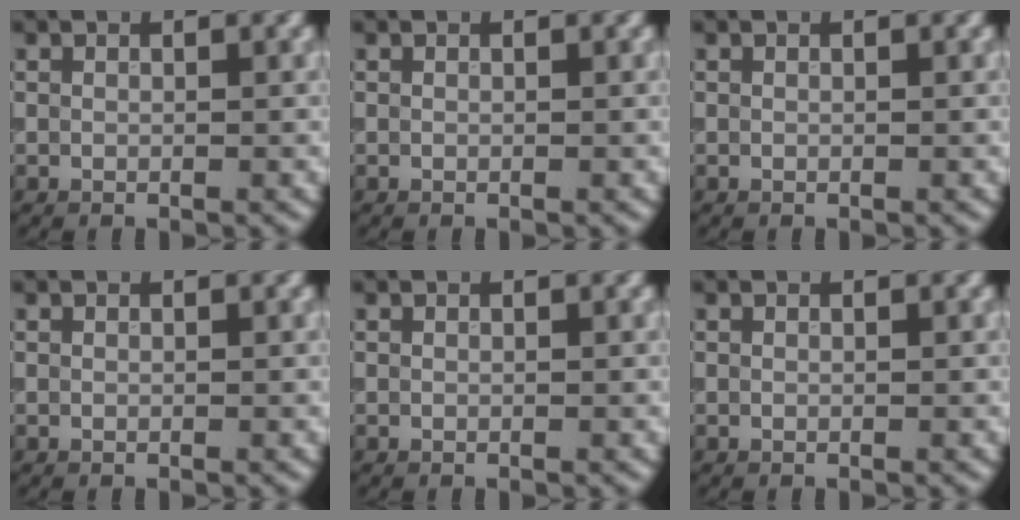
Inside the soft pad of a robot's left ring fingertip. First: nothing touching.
{"total": 0.0}
{"total": 0.0}
{"total": 0.0}
{"total": 0.0}
{"total": 0.0}